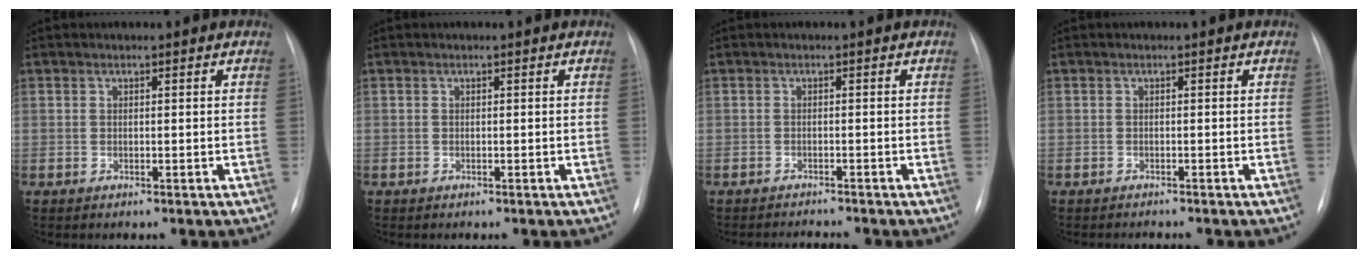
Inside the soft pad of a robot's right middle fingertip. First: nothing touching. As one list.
[{"total": 0.0}, {"total": 2.8, "force": [-2.7, -0.3, 0.3], "torque": [-0.004, -0.009, -0.038]}, {"total": 1.6, "force": [-1.5, 0.1, 0.4], "torque": [-0.005, -0.004, -0.018]}]